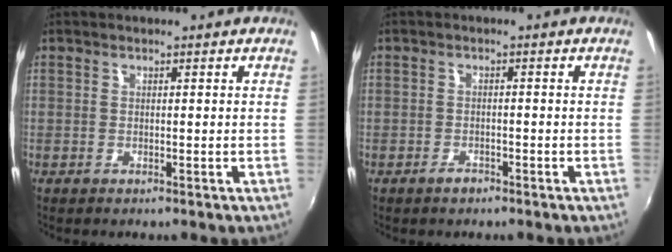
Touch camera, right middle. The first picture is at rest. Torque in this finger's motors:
{"motor_torque": [0.29, -0.25, -0.01, 0.00]}